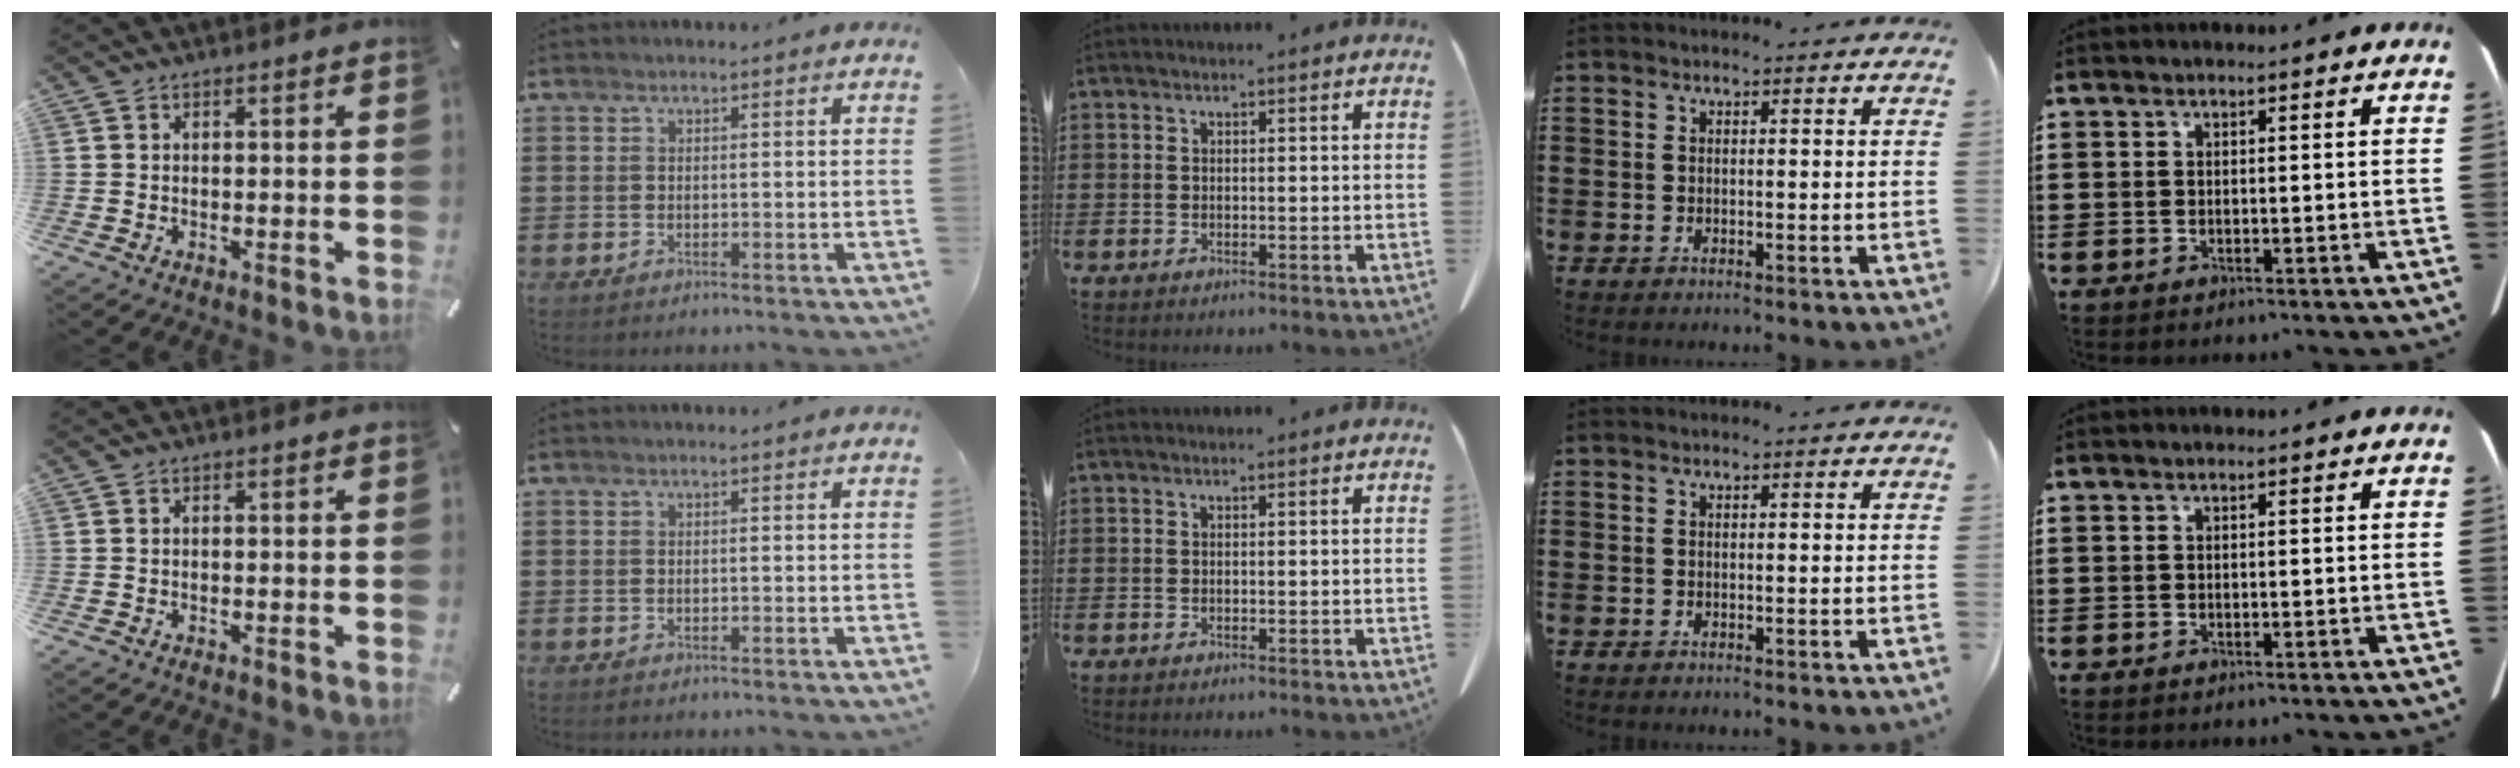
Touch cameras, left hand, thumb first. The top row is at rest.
{}